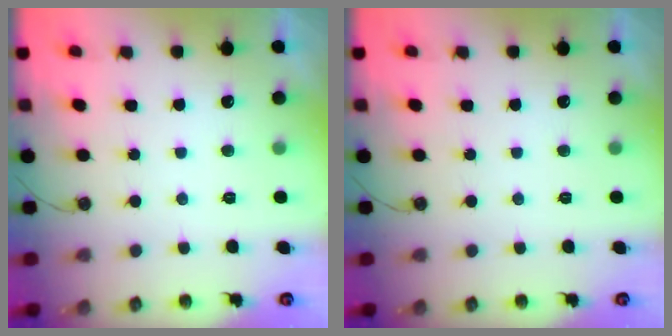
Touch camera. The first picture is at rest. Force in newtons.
{"total": 0.0}